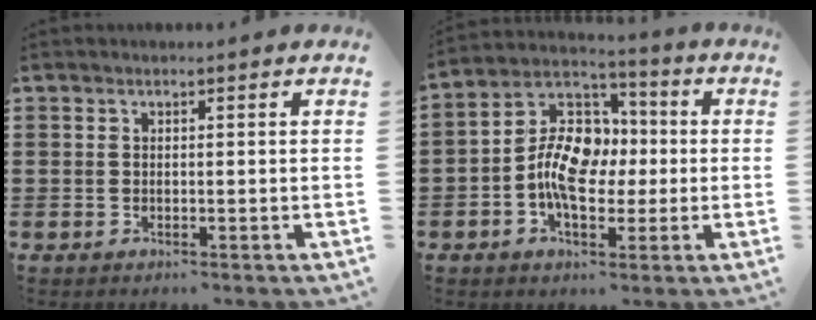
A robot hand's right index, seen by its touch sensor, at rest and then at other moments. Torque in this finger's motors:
{"motor_torque": [2.14, 0.00, 1.05, 0.21]}